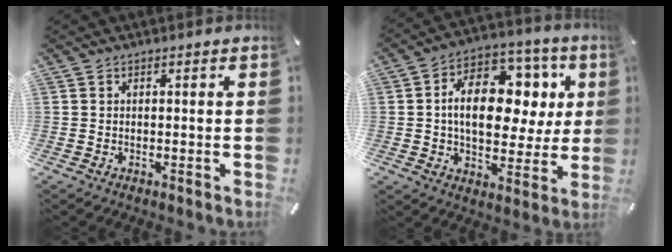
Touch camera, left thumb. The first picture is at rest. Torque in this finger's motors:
{"motor_torque": [0.68, 0.67, 1.49, -0.73, 0.44]}